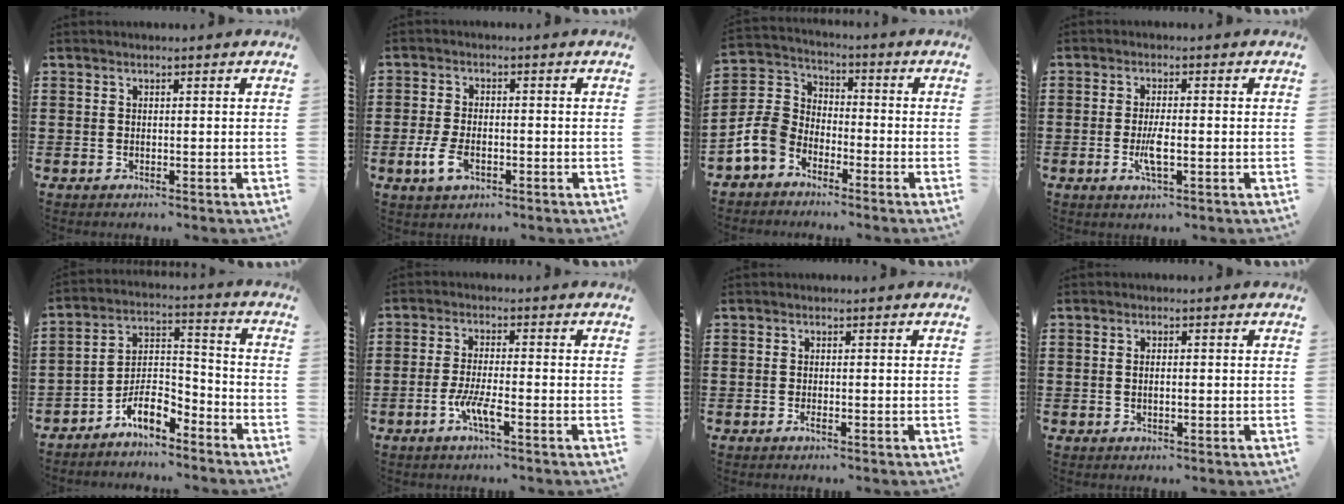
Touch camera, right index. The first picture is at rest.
{"total": 4.2, "force": [-1.4, 2.2, 3.3], "torque": [-0.084, -0.009, -0.030]}
{"total": 6.8, "force": [-4.0, 4.9, 2.6], "torque": [-0.095, 0.012, -0.088]}
{"total": 3.8, "force": [-1.0, 0.9, 3.5], "torque": [-0.075, -0.004, -0.022]}
{"total": 7.4, "force": [-5.9, 2.5, 3.7], "torque": [-0.074, 0.005, -0.114]}
{"total": 4.7, "force": [-2.3, 0.6, 4.0], "torque": [-0.095, -0.011, -0.049]}
{"total": 0.7, "force": [-0.4, 0.0, 0.6], "torque": [-0.013, -0.007, -0.006]}
{"total": 1.4, "force": [-0.2, 0.3, 1.3], "torque": [-0.025, -0.001, -0.003]}